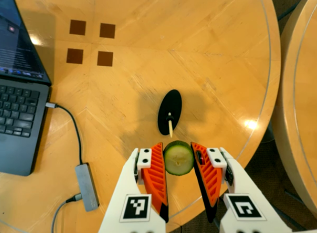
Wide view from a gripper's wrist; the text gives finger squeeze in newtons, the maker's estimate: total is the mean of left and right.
{"total": 7.9, "left": 7.7, "right": 8.2}